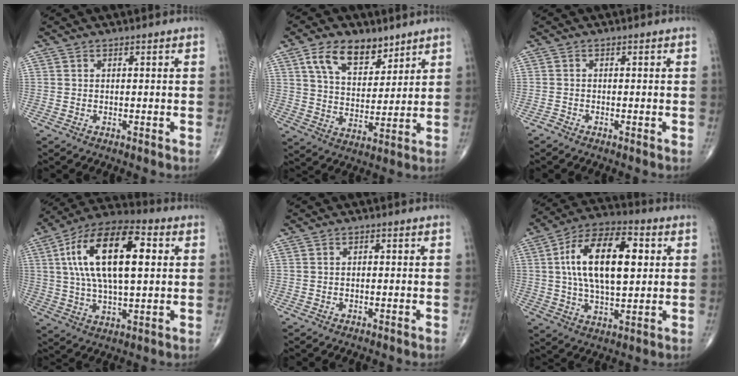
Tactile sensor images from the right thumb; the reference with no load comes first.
{"total": 11.7, "force": [7.0, 6.7, 6.7], "torque": [-0.089, -0.038, 0.129]}
{"total": 0.6, "force": [-0.5, 0.1, 0.2], "torque": [-0.003, -0.002, -0.016]}
{"total": 21.0, "force": [4.6, 9.4, 18.3], "torque": [-0.322, 0.016, 0.070]}
{"total": 0.8, "force": [0.1, 0.5, 0.6], "torque": [-0.011, 0.003, 0.001]}
{"total": 19.0, "force": [3.4, 9.2, 16.2], "torque": [-0.270, 0.012, 0.055]}